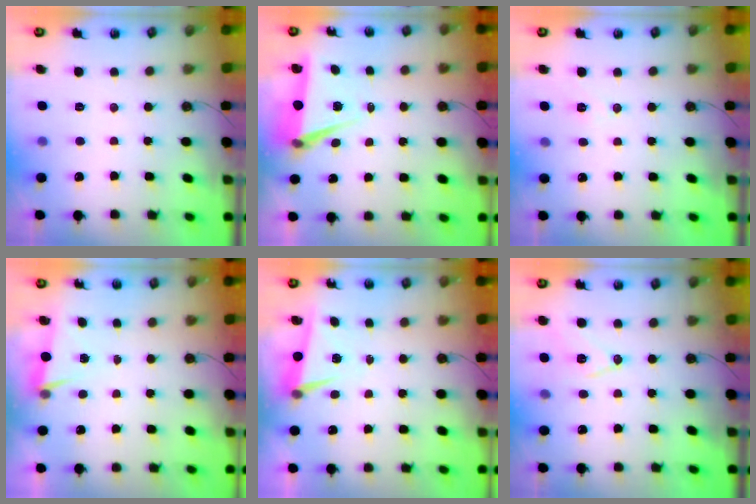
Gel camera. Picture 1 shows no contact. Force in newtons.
{"total": 7.1, "press": 5.7, "slide": 4.3}
{"total": 7.4, "press": 6.0, "slide": 4.5}
{"total": 2.8, "press": 1.8, "slide": 2.2}
{"total": 4.6, "press": 4.3, "slide": 1.7}
{"total": 12.7, "press": 12.2, "slide": 3.3}